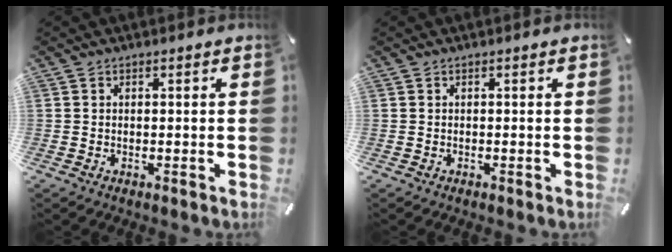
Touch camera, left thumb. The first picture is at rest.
{"total": 0.0}